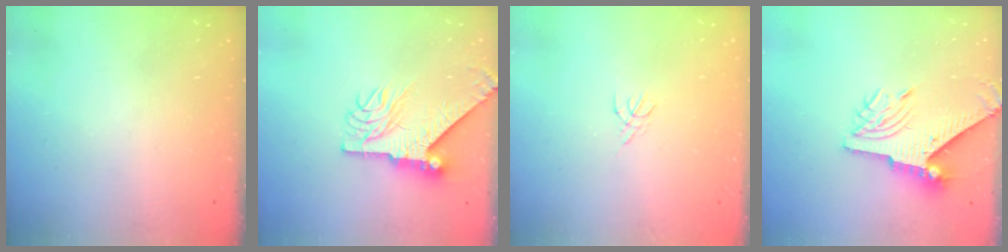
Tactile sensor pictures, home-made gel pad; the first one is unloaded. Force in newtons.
{"total": 10.0, "press": 9.8, "slide": 1.6}
{"total": 1.8, "press": 1.7, "slide": 0.5}
{"total": 9.4, "press": 9.4, "slide": 1.2}